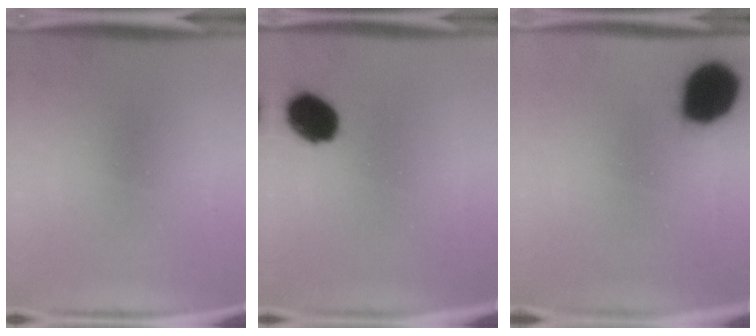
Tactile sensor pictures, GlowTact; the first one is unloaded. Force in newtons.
{"total": 9.1}
{"total": 17.1}